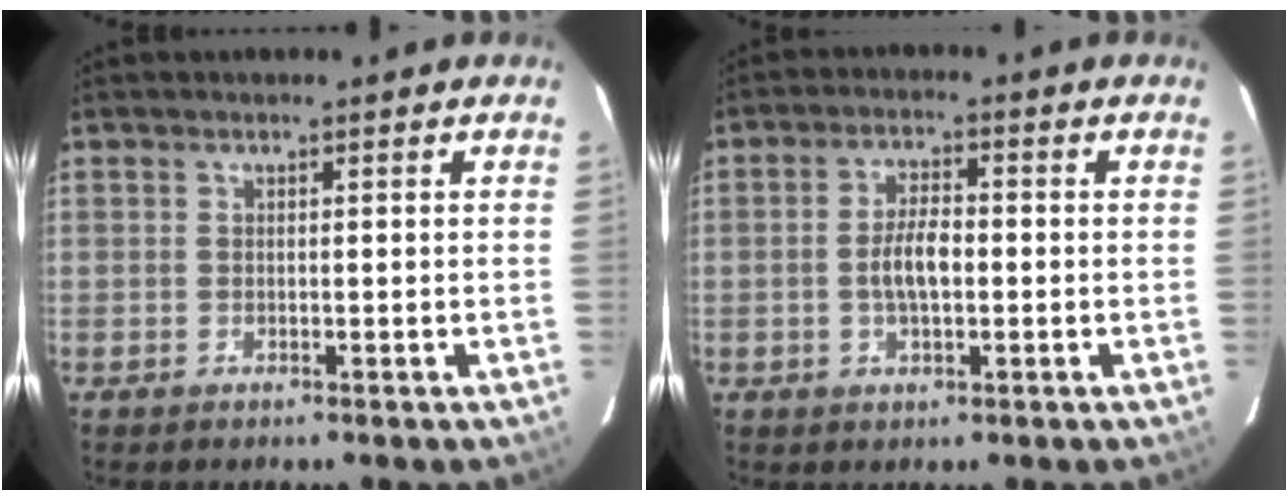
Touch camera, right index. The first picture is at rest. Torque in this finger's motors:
{"motor_torque": [0.31, -0.02, 0.15, 0.06]}